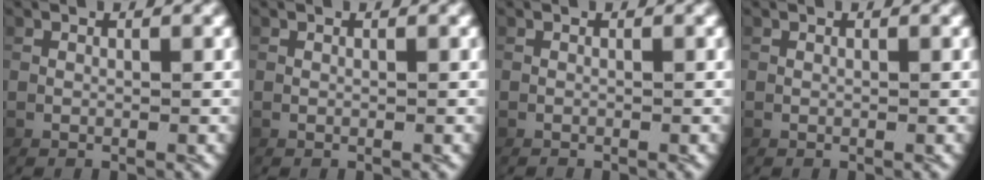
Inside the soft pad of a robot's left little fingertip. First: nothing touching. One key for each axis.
{"total": 0.0}
{"total": 0.6, "fx": -0.4, "fy": -0.4, "fz": -0.1, "tx": -0.001, "ty": -0.004, "tz": -0.005}
{"total": 0.0}